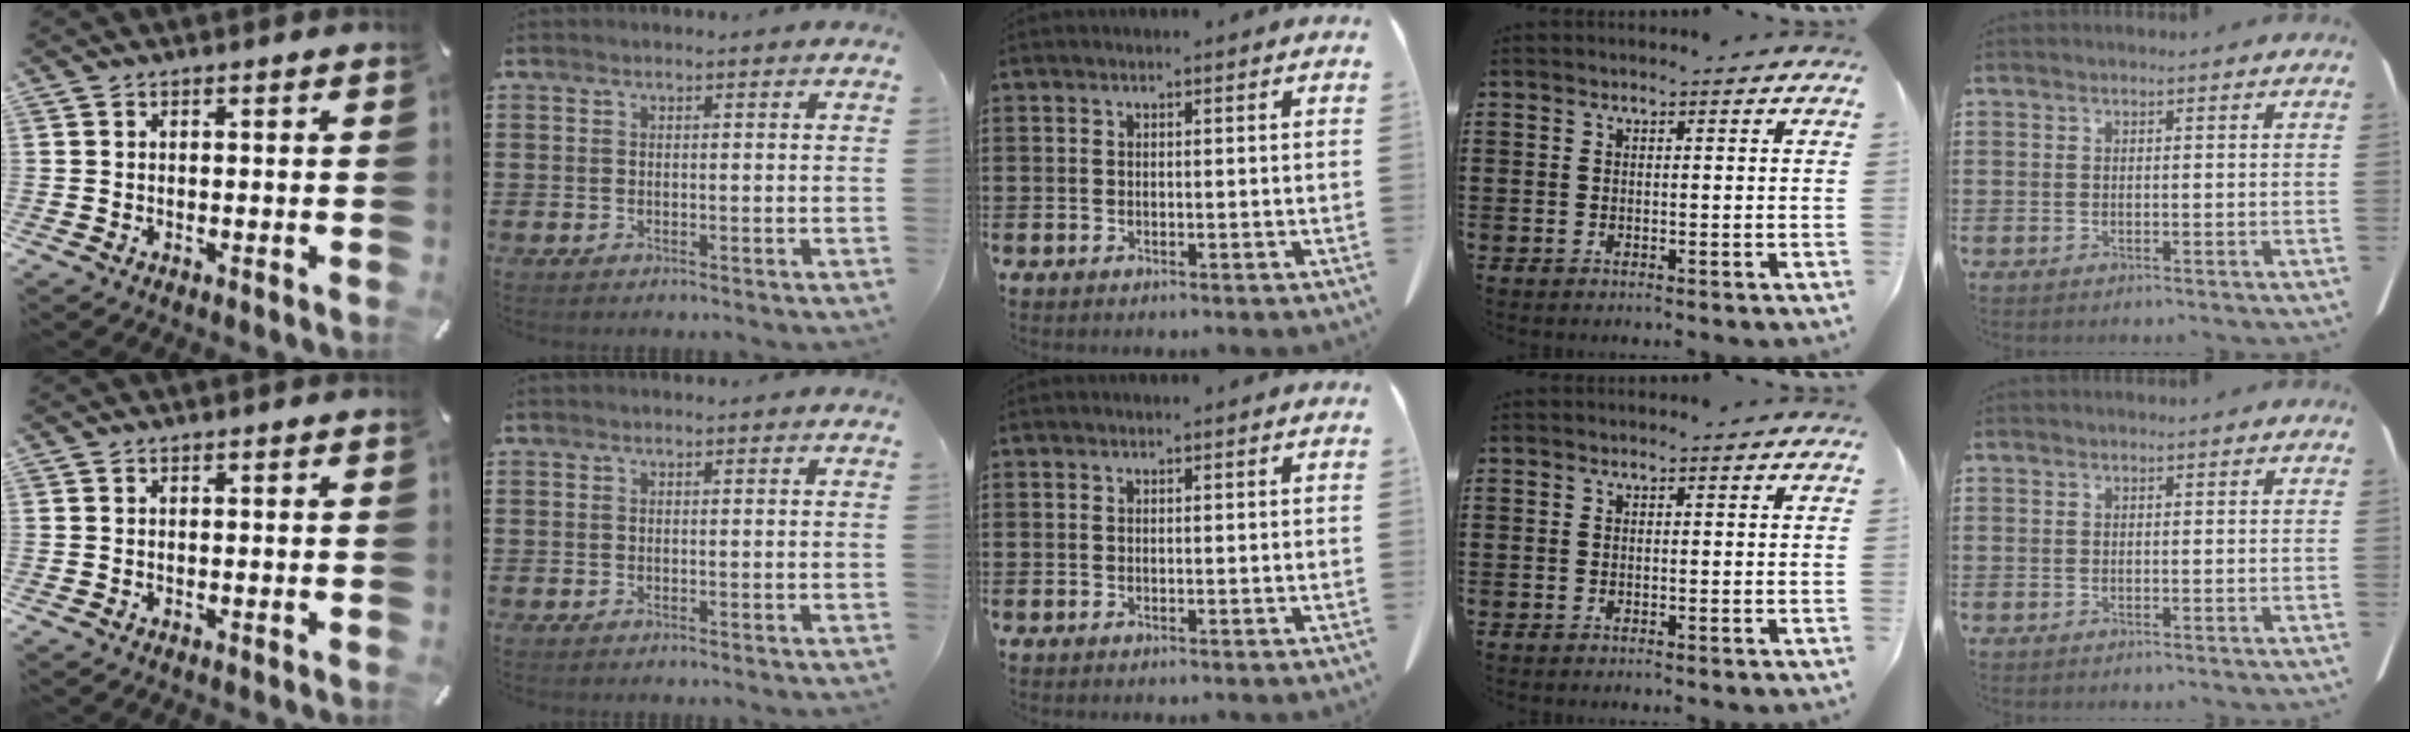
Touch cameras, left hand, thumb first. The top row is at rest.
{}